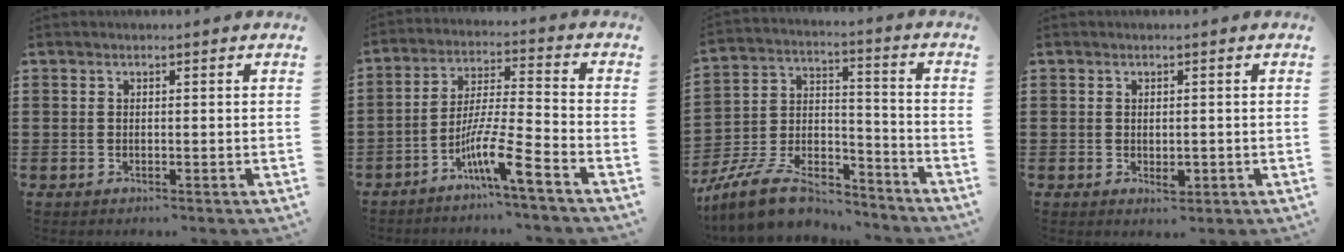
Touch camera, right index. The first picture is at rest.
{"total": 9.0, "force": [-5.8, 0.4, 6.9], "torque": [-0.140, -0.008, -0.110]}
{"total": 11.8, "force": [-10.1, 3.3, 5.3], "torque": [-0.109, 0.032, -0.196]}
{"total": 1.8, "force": [-0.3, 1.1, 1.4], "torque": [-0.018, -0.002, -0.006]}